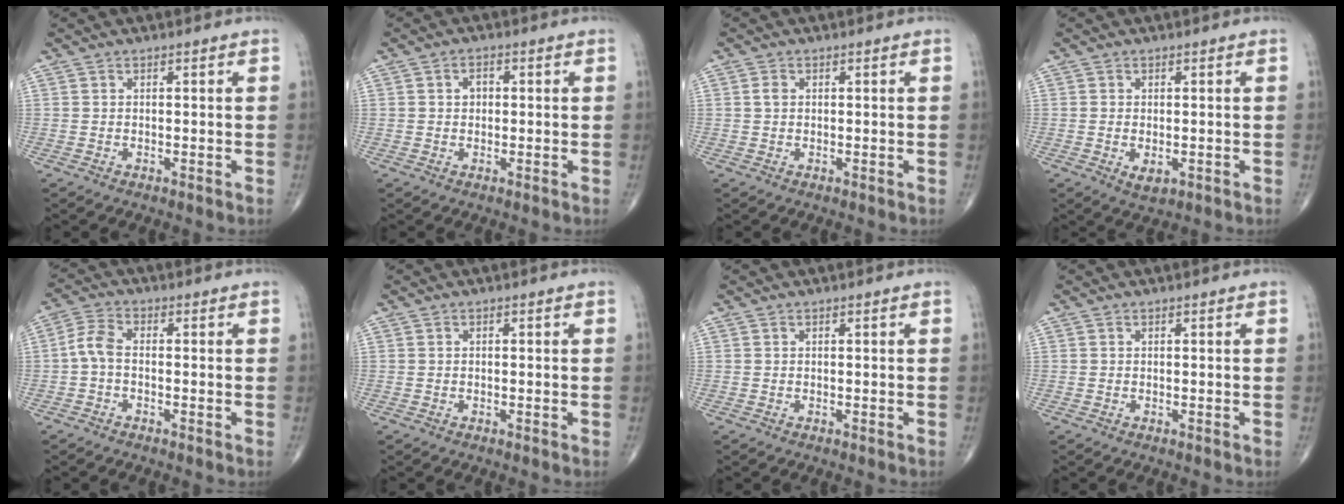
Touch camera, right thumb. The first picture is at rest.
{"total": 2.2, "force": [0.3, 1.7, 1.4], "torque": [-0.015, 0.008, 0.003]}
{"total": 1.3, "force": [0.2, 1.0, 0.8], "torque": [-0.014, 0.002, 0.003]}
{"total": 2.7, "force": [-0.6, 1.5, 2.2], "torque": [-0.034, -0.005, -0.005]}
{"total": 4.2, "force": [-0.9, 2.2, 3.5], "torque": [-0.075, 0.014, -0.027]}
{"total": 0.0}
{"total": 0.0}
{"total": 0.0}